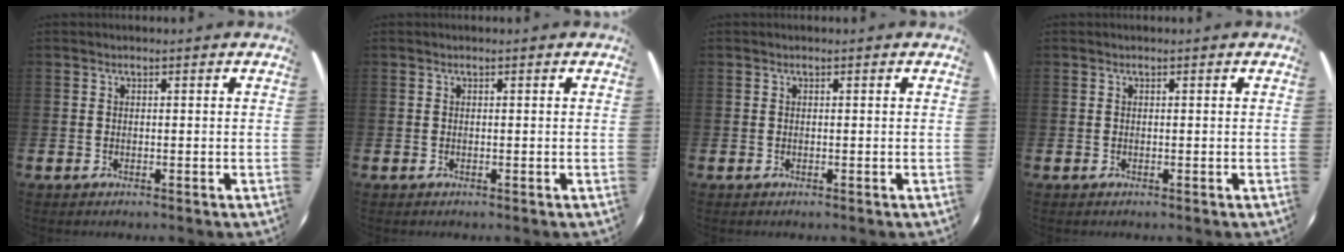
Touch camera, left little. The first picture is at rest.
{"total": 0.0}
{"total": 0.0}
{"total": 0.0}